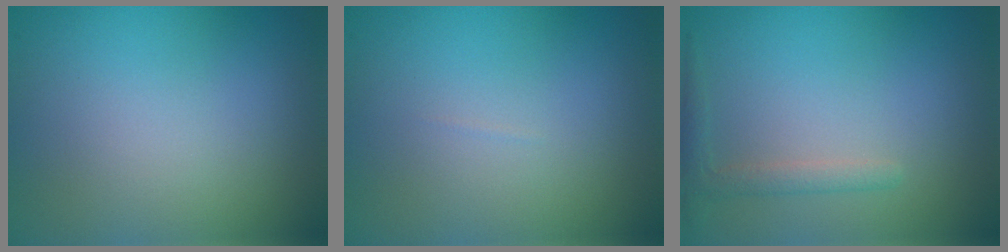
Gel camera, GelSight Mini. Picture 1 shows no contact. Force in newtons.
{"total": 0.0}
{"total": 1.5, "press": 1.5, "slide": 0.1}